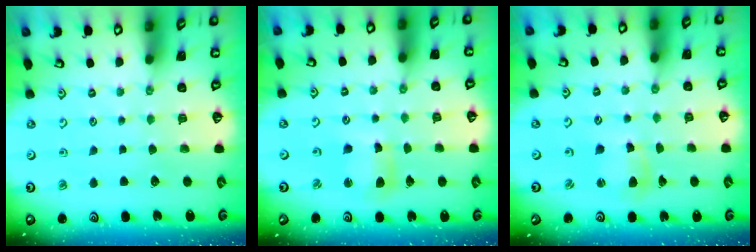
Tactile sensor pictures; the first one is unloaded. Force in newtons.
{"total": 6.3, "press": 6.3, "slide": 0.8}
{"total": 5.4, "press": 5.4, "slide": 0.7}